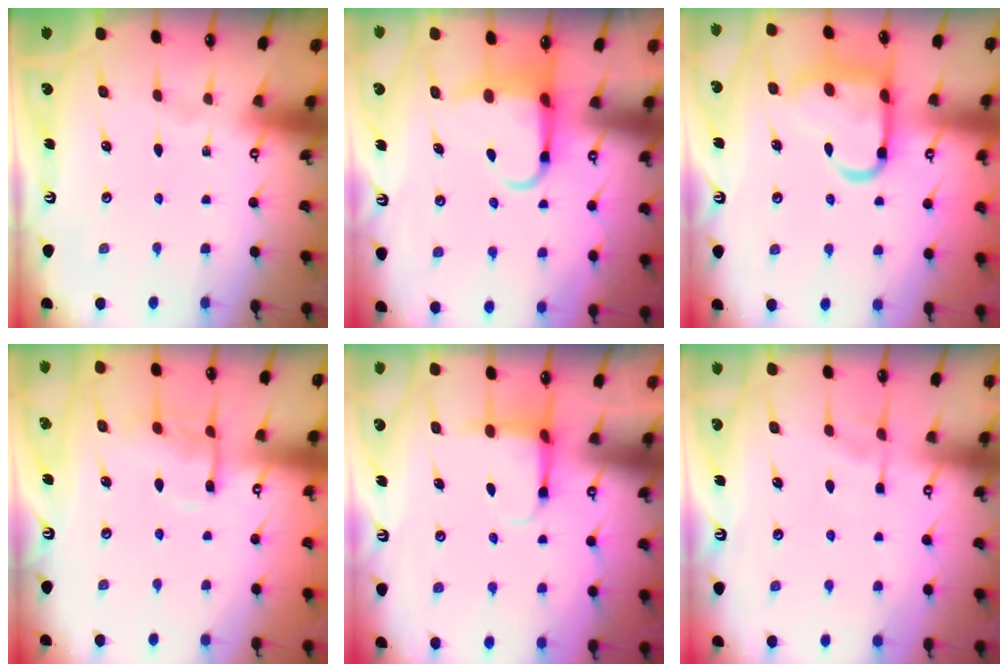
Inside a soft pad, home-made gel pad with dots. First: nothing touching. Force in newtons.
{"total": 5.9, "press": 5.8, "slide": 1.0}
{"total": 15.0, "press": 15.0, "slide": 1.3}
{"total": 10.2, "press": 10.2, "slide": 1.1}
{"total": 3.8, "press": 3.6, "slide": 1.2}
{"total": 3.2, "press": 3.2, "slide": 0.4}